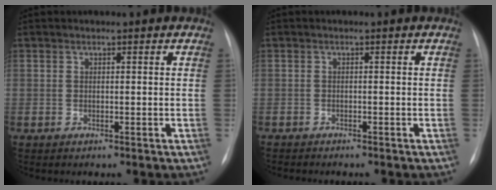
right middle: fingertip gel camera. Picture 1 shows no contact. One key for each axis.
{"total": 2.0, "fx": -1.9, "fy": 0.3, "fz": 0.6, "tx": -0.009, "ty": -0.005, "tz": -0.025}